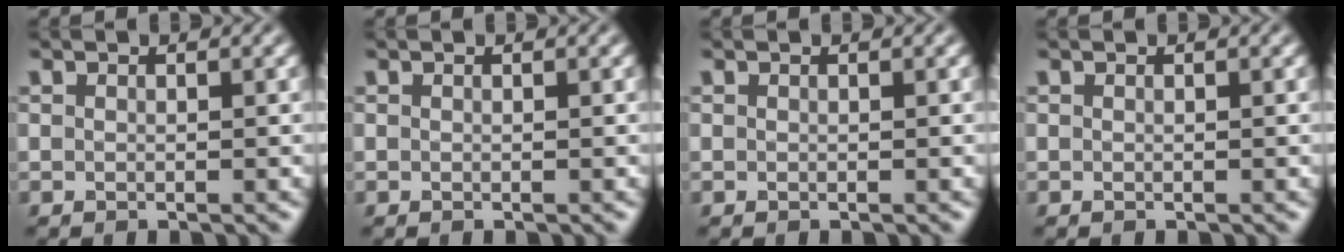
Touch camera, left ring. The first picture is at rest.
{"total": 0.0}
{"total": 0.0}
{"total": 0.0}